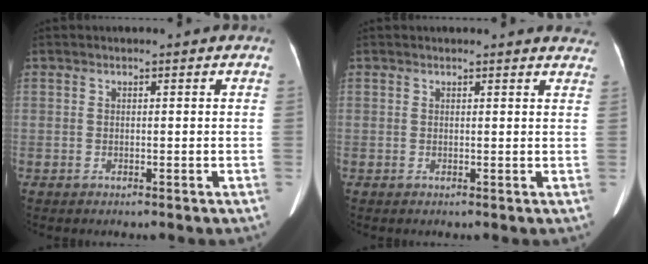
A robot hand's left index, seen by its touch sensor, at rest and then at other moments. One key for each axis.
{"total": 6.6, "fx": 6.4, "fy": 1.2, "fz": 1.1, "tx": 0.005, "ty": -0.001, "tz": 0.043}